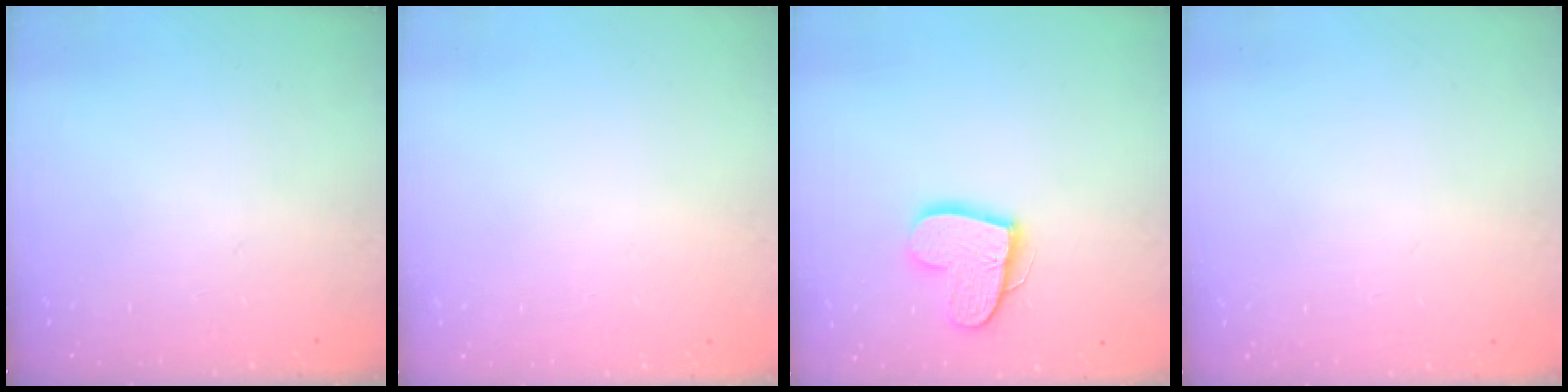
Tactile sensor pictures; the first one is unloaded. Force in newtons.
{"total": 0.0}
{"total": 12.9, "press": 12.9, "slide": 1.0}
{"total": 0.8, "press": 0.4, "slide": 0.7}